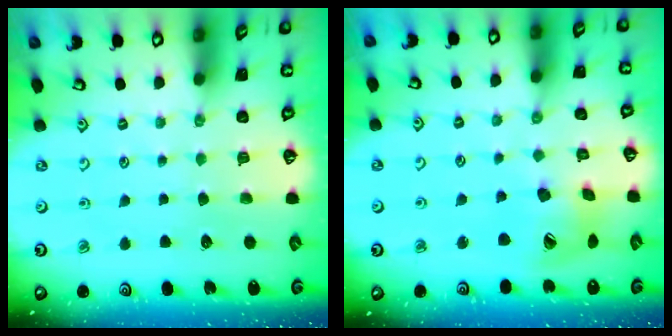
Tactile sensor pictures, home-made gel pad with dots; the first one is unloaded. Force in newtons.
{"total": 15.5, "press": 15.2, "slide": 2.5}